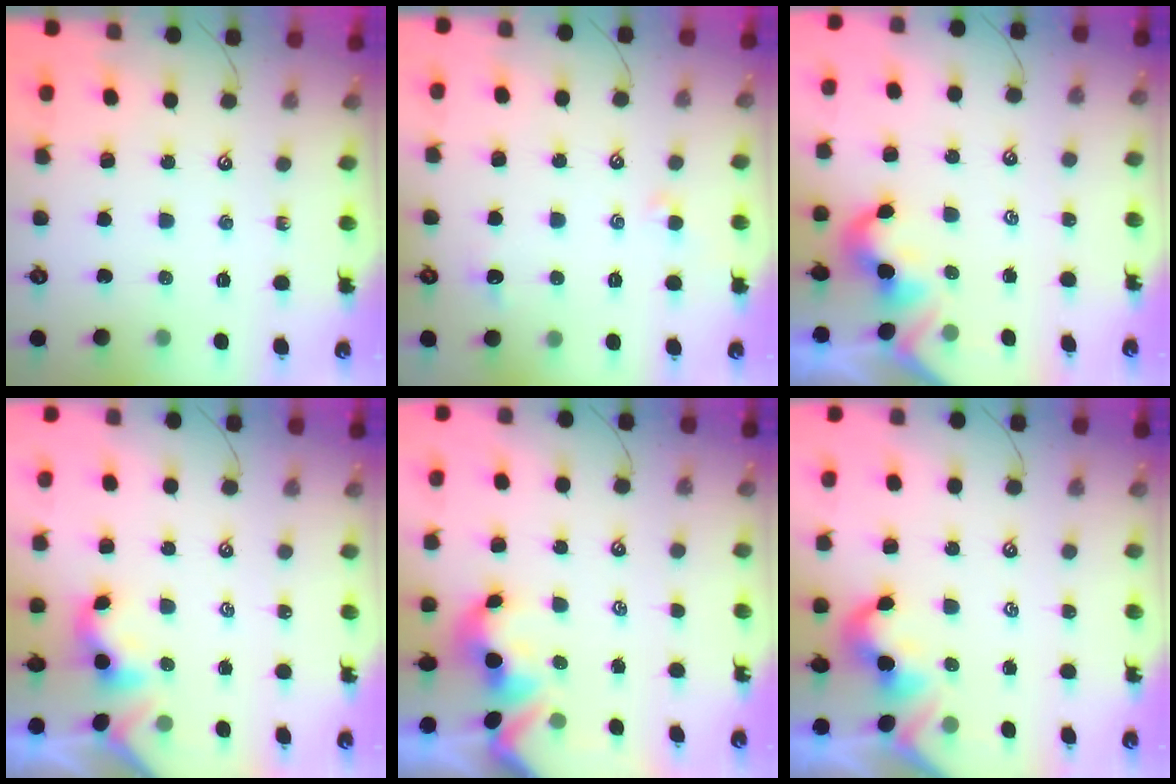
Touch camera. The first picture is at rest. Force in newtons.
{"total": 0.9, "press": 0.7, "slide": 0.5}
{"total": 2.0, "press": 1.9, "slide": 0.5}
{"total": 1.1, "press": 1.0, "slide": 0.4}
{"total": 2.1, "press": 2.0, "slide": 0.7}
{"total": 2.1, "press": 2.0, "slide": 0.5}